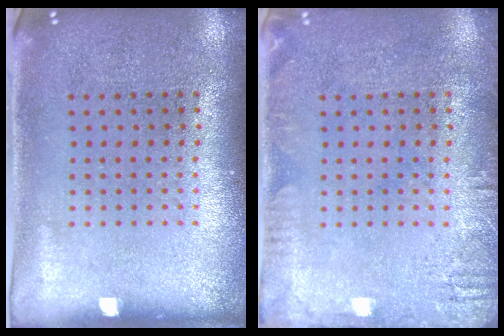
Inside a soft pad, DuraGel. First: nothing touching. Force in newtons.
{"total": 1.9, "press": 1.9, "slide": 0.3}